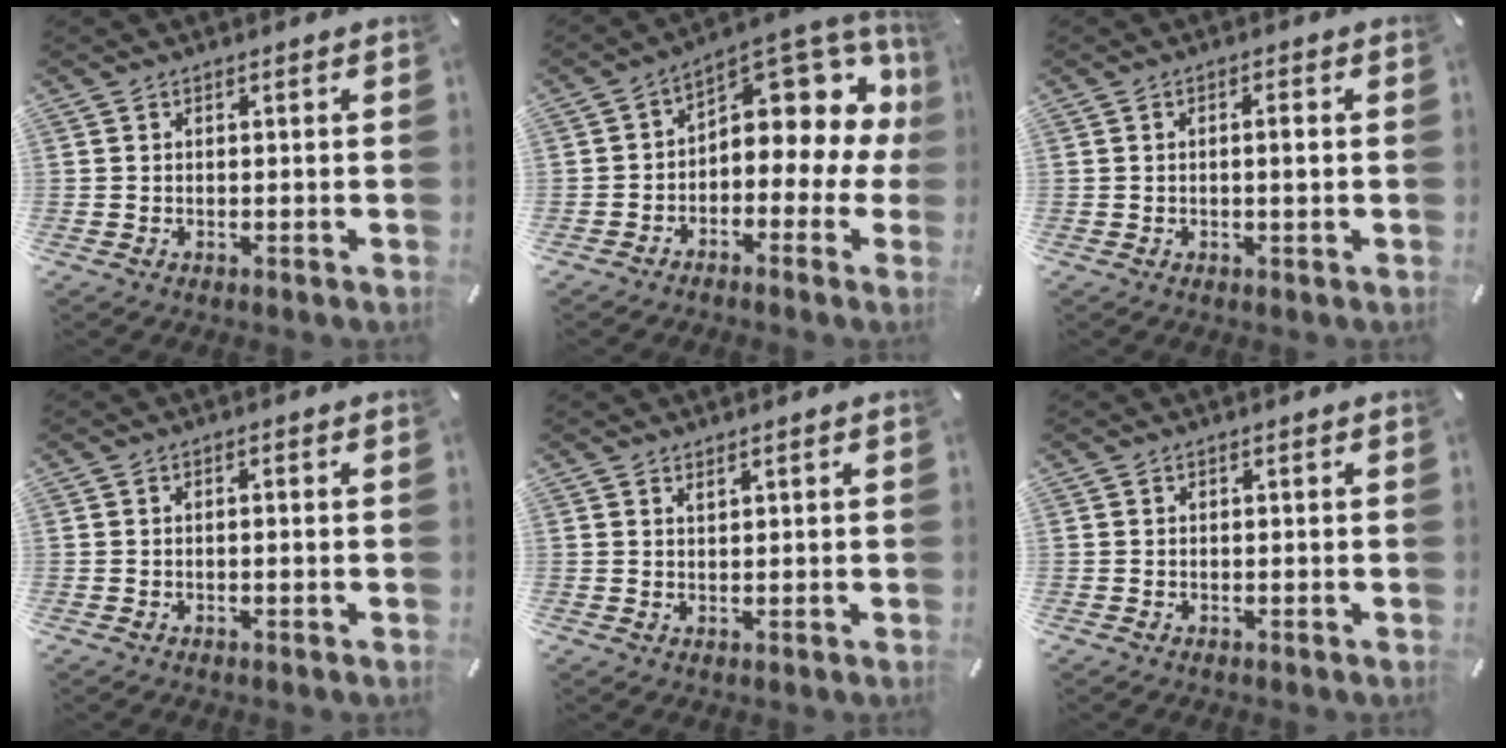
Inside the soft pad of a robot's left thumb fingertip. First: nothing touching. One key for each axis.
{"total": 10.5, "fx": 5.4, "fy": 5.5, "fz": 7.1, "tx": -0.092, "ty": -0.060, "tz": 0.088}
{"total": 2.5, "fx": 0.0, "fy": 0.5, "fz": 2.4, "tx": -0.046, "ty": 0.000, "tz": -0.001}
{"total": 1.0, "fx": -0.3, "fy": 0.2, "fz": 1.0, "tx": -0.017, "ty": -0.001, "tz": -0.004}
{"total": 1.2, "fx": 1.0, "fy": 0.3, "fz": 0.5, "tx": -0.011, "ty": -0.001, "tz": 0.018}
{"total": 0.0}